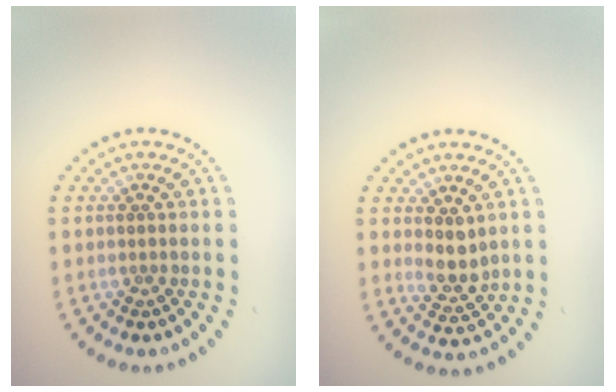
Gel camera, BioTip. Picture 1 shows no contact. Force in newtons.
{"total": 2.4, "press": 2.0, "slide": 1.3}